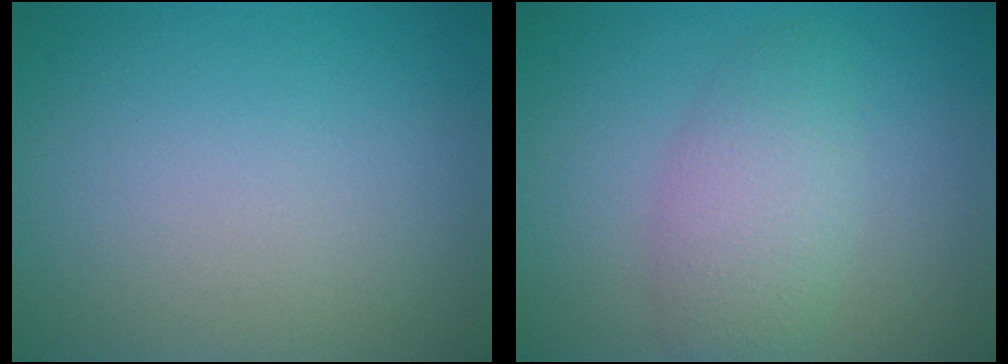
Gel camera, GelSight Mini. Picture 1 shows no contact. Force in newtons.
{"total": 2.4, "press": 2.4, "slide": 0.2}